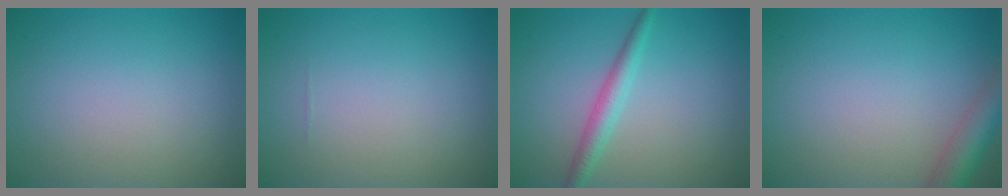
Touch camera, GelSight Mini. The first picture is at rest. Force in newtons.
{"total": 0.0}
{"total": 2.4, "press": 2.4, "slide": 0.1}
{"total": 3.9, "press": 3.9, "slide": 0.2}